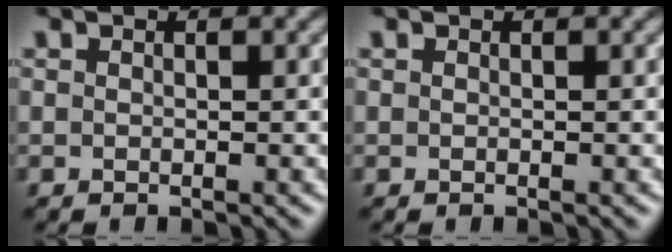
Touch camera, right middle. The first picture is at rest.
{"total": 0.0}